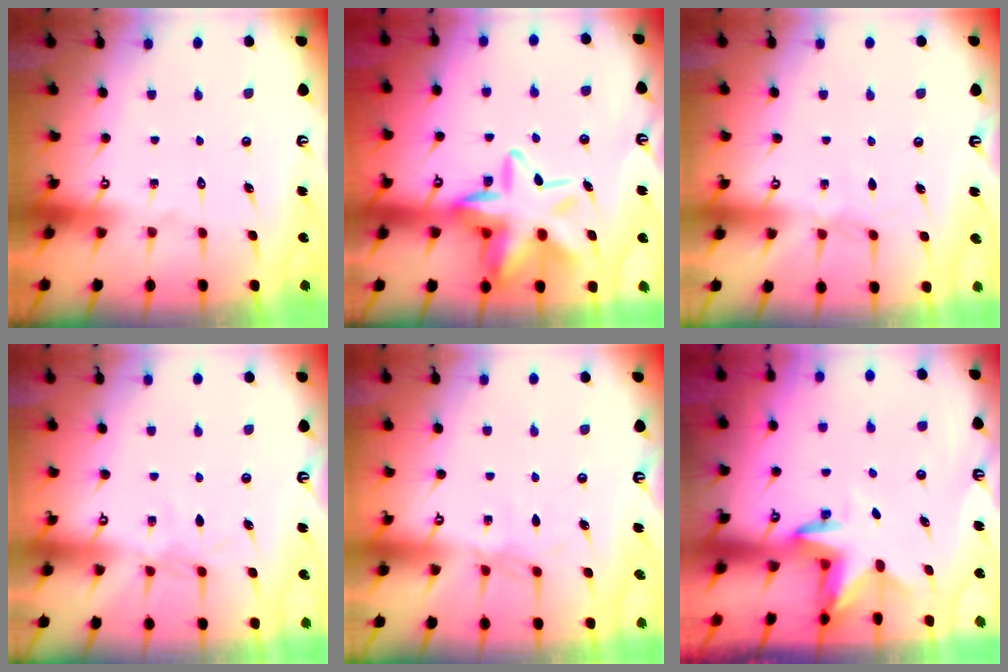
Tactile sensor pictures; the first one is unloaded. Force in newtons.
{"total": 17.9, "press": 17.8, "slide": 2.1}
{"total": 2.8, "press": 2.8, "slide": 0.4}
{"total": 3.9, "press": 3.9, "slide": 0.5}
{"total": 2.3, "press": 2.3, "slide": 0.5}
{"total": 3.4, "press": 3.4, "slide": 0.2}